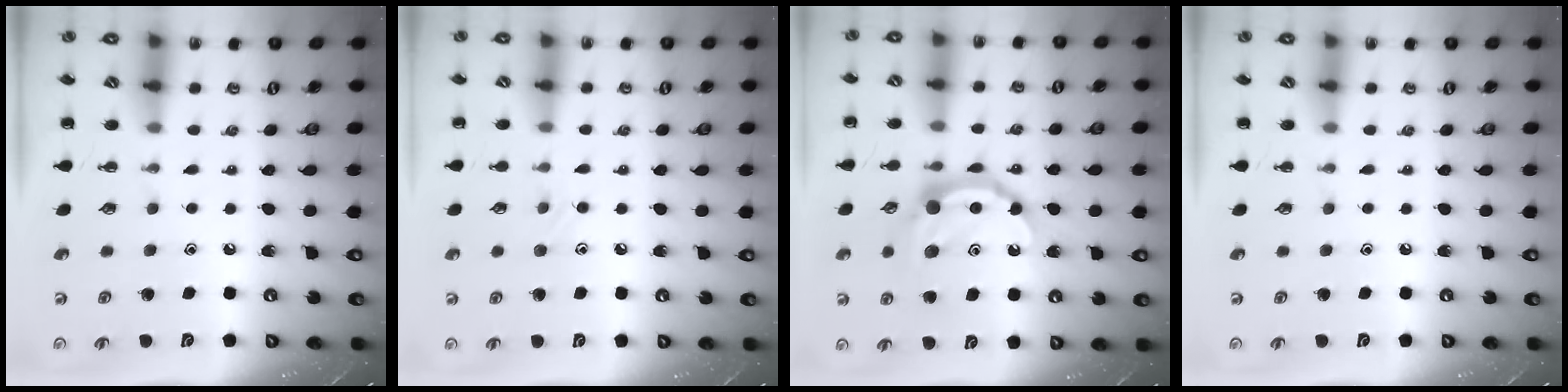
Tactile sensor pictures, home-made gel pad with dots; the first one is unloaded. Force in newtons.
{"total": 6.4, "press": 6.1, "slide": 2.2}
{"total": 12.4, "press": 12.4, "slide": 0.8}
{"total": 0.0}